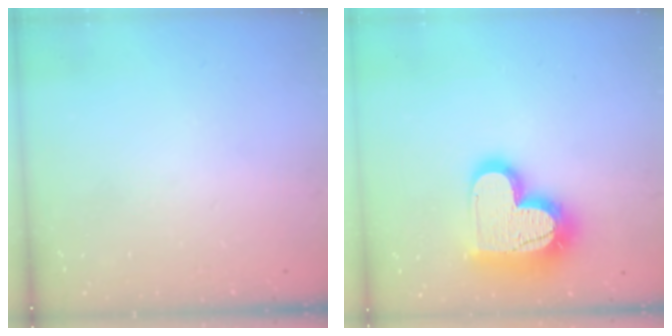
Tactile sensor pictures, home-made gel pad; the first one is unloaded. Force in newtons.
{"total": 21.0, "press": 21.0, "slide": 1.7}